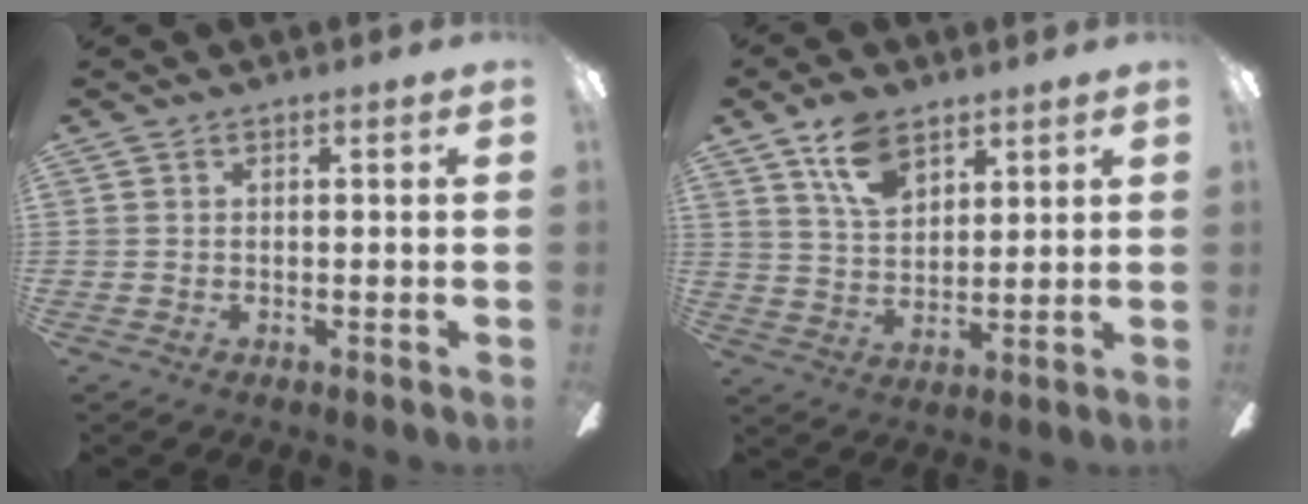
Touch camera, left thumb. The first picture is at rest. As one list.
[{"total": 10.4, "force": [6.6, 5.8, 5.5], "torque": [-0.102, -0.016, 0.123]}]